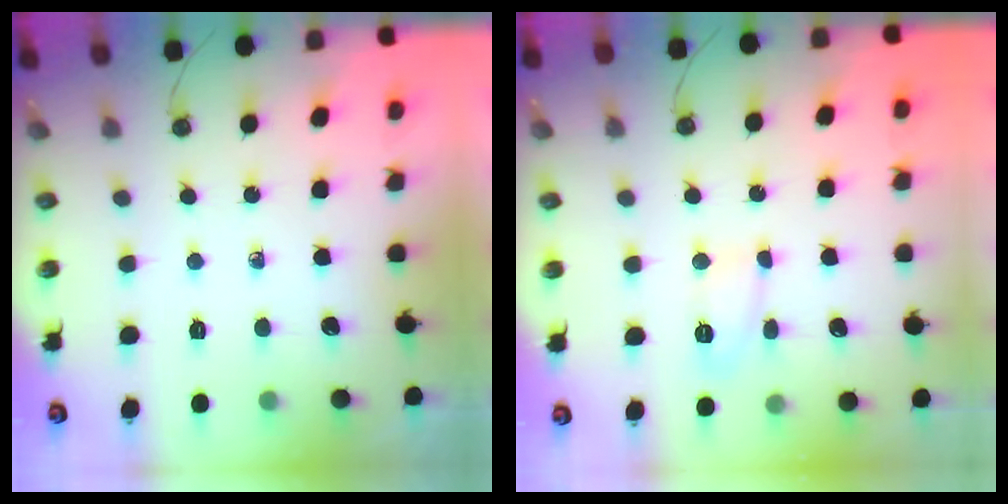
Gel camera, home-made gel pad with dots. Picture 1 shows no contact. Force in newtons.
{"total": 6.2, "press": 6.2, "slide": 0.4}